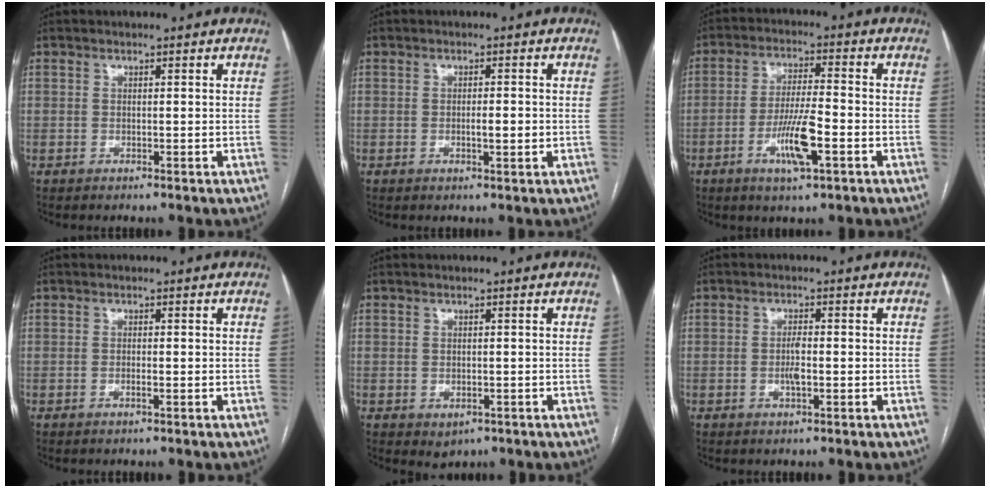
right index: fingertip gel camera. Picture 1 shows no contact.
{"total": 2.3, "force": [-0.4, 0.5, 2.2], "torque": [-0.039, -0.001, -0.005]}
{"total": 8.3, "force": [-3.3, 1.1, 7.6], "torque": [-0.144, -0.005, -0.057]}
{"total": 0.8, "force": [-0.4, 0.1, 0.8], "torque": [-0.017, 0.000, -0.006]}
{"total": 2.2, "force": [-1.0, 1.5, 1.2], "torque": [-0.013, -0.001, -0.001]}
{"total": 2.4, "force": [-0.5, 0.6, 2.3], "torque": [-0.047, 0.000, -0.009]}